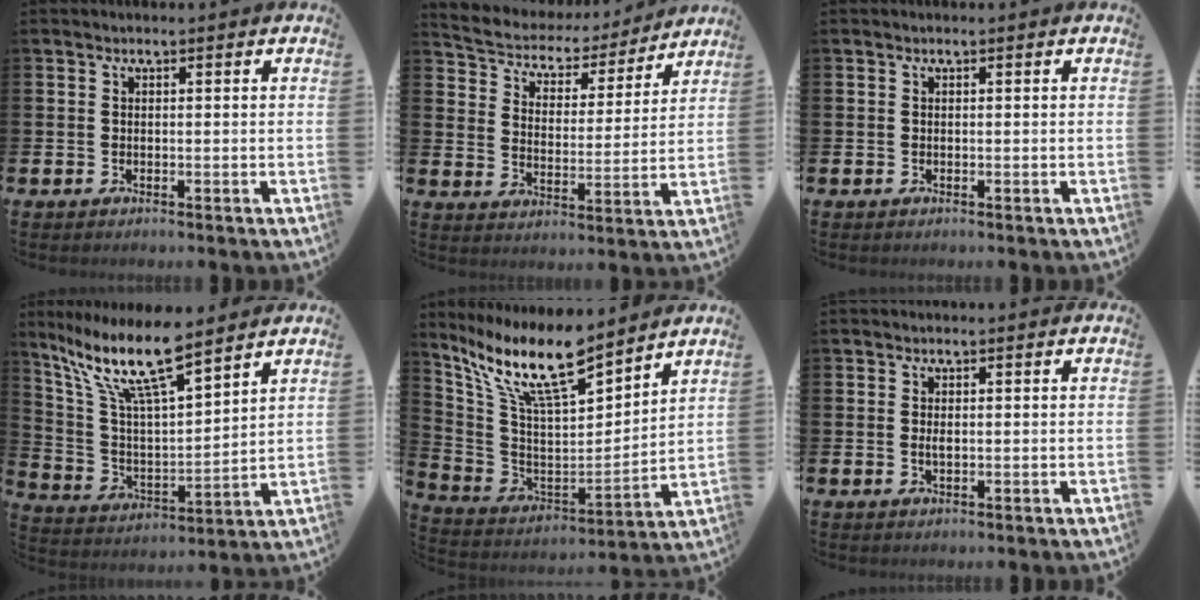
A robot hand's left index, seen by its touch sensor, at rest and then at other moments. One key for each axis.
{"total": 4.6, "fx": 4.2, "fy": 2.0, "fz": 0.4, "tx": -0.041, "ty": -0.034, "tz": 0.066}
{"total": 0.0}
{"total": 12.3, "fx": 9.4, "fy": 2.3, "fz": 7.7, "tx": -0.177, "ty": -0.044, "tz": 0.159}
{"total": 12.8, "fx": 10.4, "fy": 2.7, "fz": 7.0, "tx": -0.170, "ty": -0.065, "tz": 0.180}
{"total": 0.9, "fx": 0.2, "fy": 0.3, "fz": 0.8, "tx": -0.016, "ty": 0.001, "tz": 0.002}